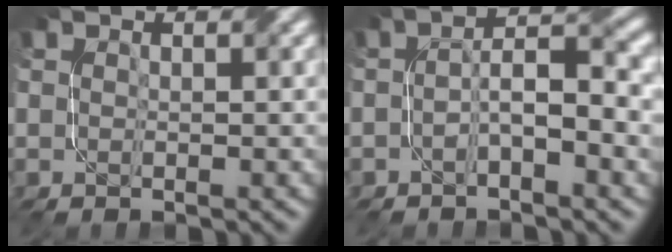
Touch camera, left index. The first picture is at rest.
{"total": 4.5, "force": [-1.2, 1.3, 4.1], "torque": [-0.074, 0.013, -0.025]}